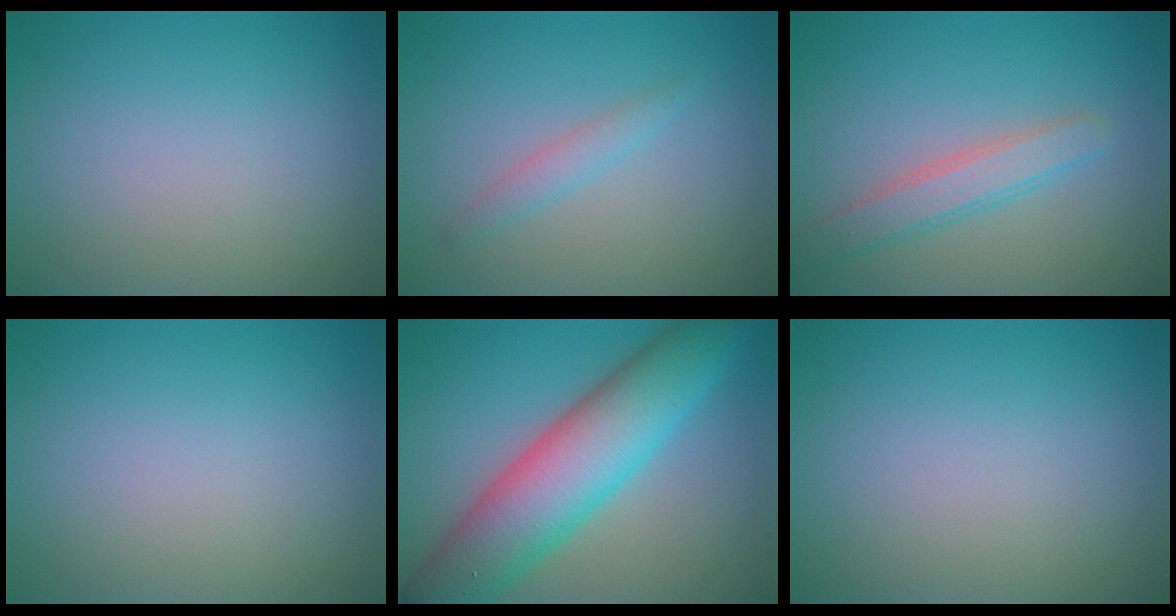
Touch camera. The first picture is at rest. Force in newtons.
{"total": 1.3, "press": 1.3, "slide": 0.0}
{"total": 2.7, "press": 2.7, "slide": 0.1}
{"total": 0.0}
{"total": 9.8, "press": 9.8, "slide": 0.1}
{"total": 0.0}